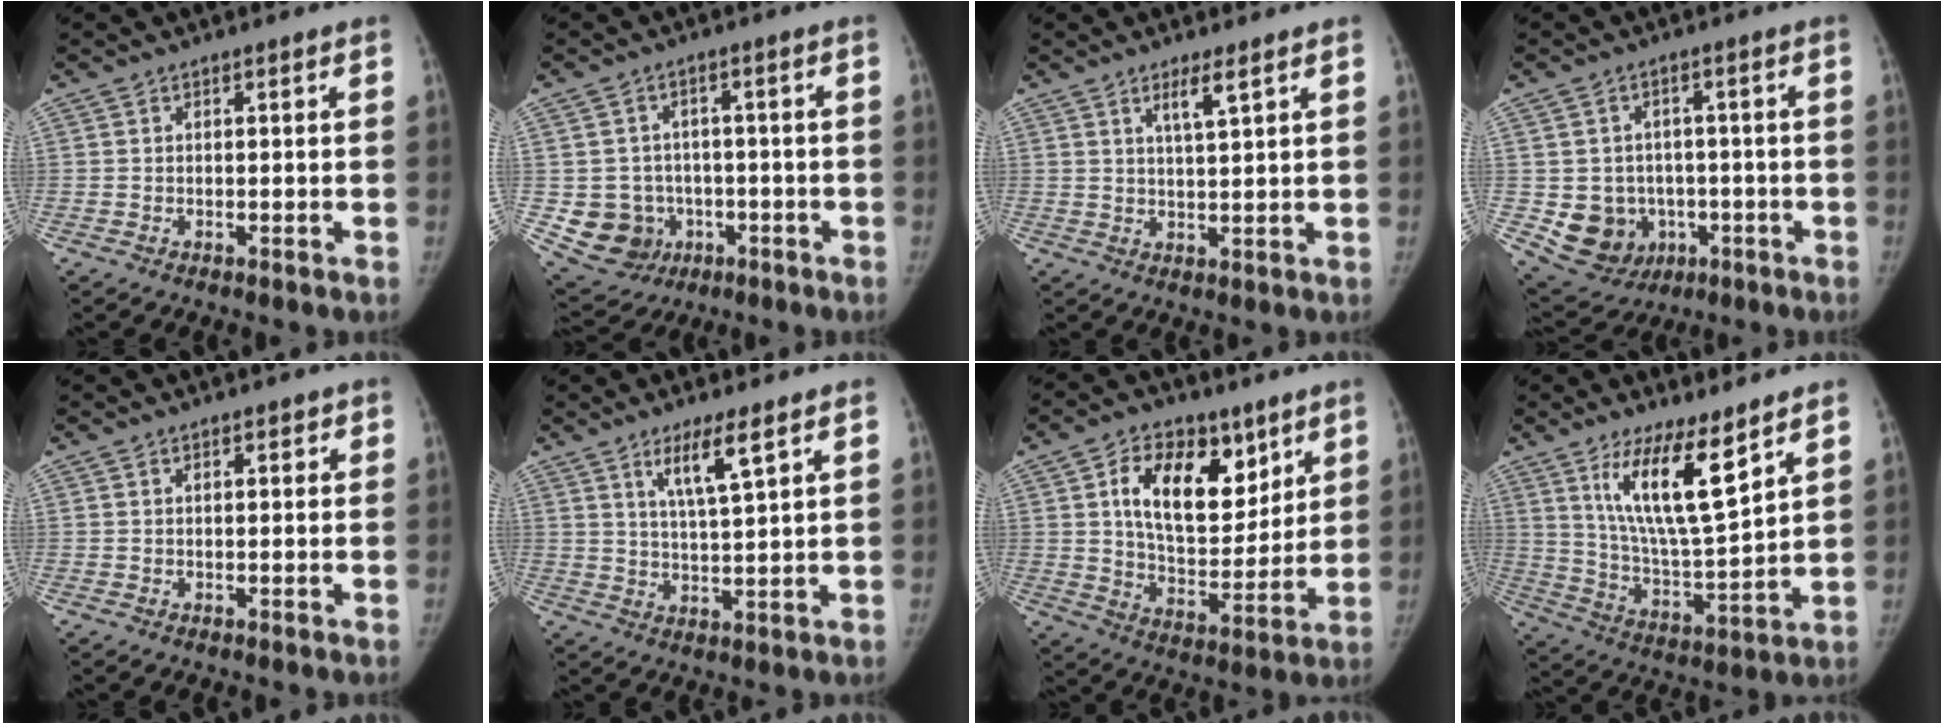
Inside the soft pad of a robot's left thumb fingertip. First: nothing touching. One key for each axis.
{"total": 9.7, "fx": -2.0, "fy": 9.1, "fz": 2.7, "tx": -0.036, "ty": 0.016, "tz": -0.015}
{"total": 3.7, "fx": 2.2, "fy": 0.3, "fz": 2.9, "tx": -0.054, "ty": -0.017, "tz": 0.041}
{"total": 10.5, "fx": -2.2, "fy": 9.4, "fz": 4.2, "tx": -0.045, "ty": 0.013, "tz": -0.014}
{"total": 1.1, "fx": 0.5, "fy": 0.7, "fz": 0.7, "tx": -0.002, "ty": 0.001, "tz": 0.002}
{"total": 6.7, "fx": 3.9, "fy": 0.7, "fz": 5.5, "tx": -0.101, "ty": -0.029, "tz": 0.074}
{"total": 16.9, "fx": 7.1, "fy": 10.1, "fz": 11.5, "tx": -0.142, "ty": -0.036, "tz": 0.130}
{"total": 14.6, "fx": 8.4, "fy": 3.4, "fz": 11.4, "tx": -0.189, "ty": -0.062, "tz": 0.166}